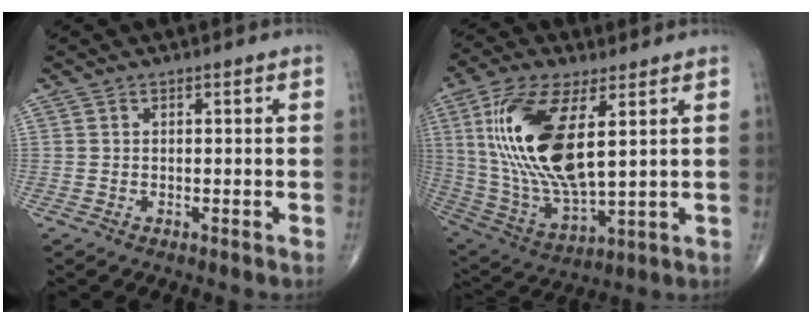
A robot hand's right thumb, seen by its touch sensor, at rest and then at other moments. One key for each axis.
{"total": 21.1, "fx": 5.1, "fy": 8.5, "fz": 18.7, "tx": -0.391, "ty": -0.026, "tz": 0.103}